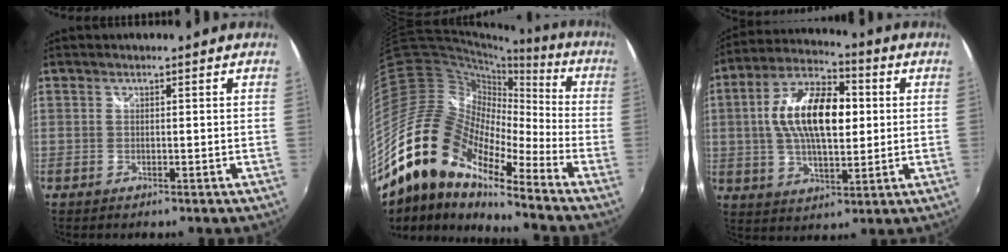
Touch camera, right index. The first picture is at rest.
{"total": 17.7, "force": [-12.1, 7.5, 10.5], "torque": [-0.166, -0.022, -0.241]}
{"total": 16.1, "force": [1.7, 7.7, 14.0], "torque": [-0.263, 0.020, 0.025]}